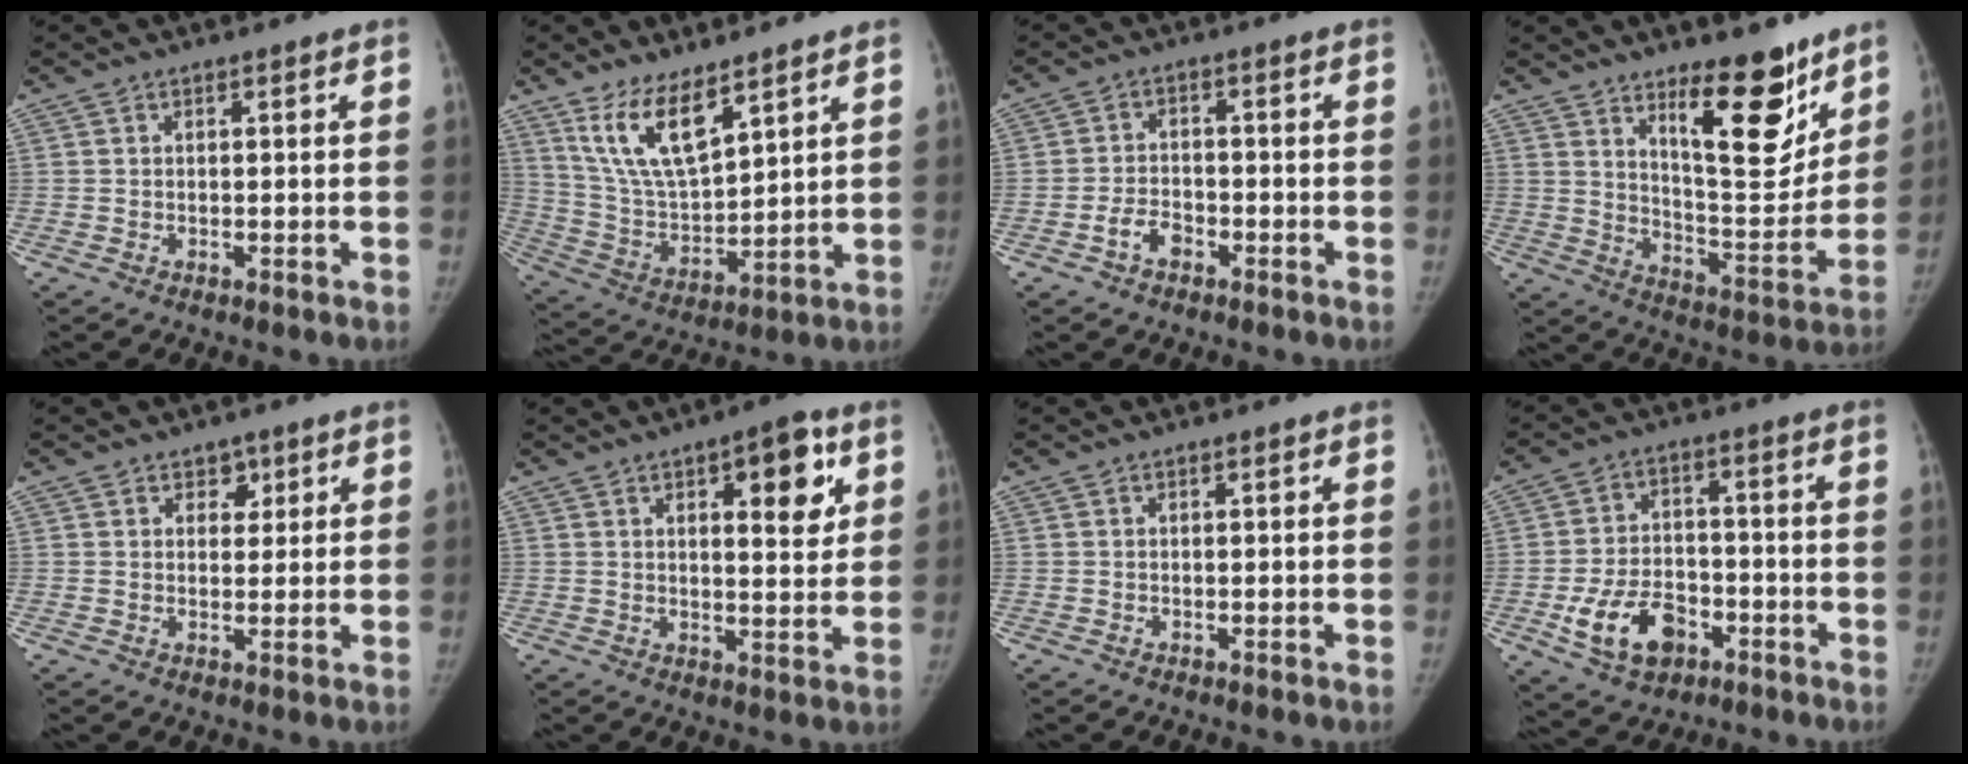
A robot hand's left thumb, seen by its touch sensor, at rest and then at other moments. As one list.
[{"total": 12.1, "force": [7.9, 4.2, 8.1], "torque": [-0.139, -0.046, 0.168]}, {"total": 4.0, "force": [-2.4, 2.5, 1.9], "torque": [-0.029, 0.023, -0.045]}, {"total": 16.8, "force": [10.6, 5.9, 11.7], "torque": [-0.119, -0.090, 0.172]}, {"total": 2.9, "force": [1.6, 2.3, 0.9], "torque": [0.015, -0.008, 0.020]}, {"total": 10.4, "force": [4.2, 4.2, 8.5], "torque": [-0.084, -0.016, 0.053]}, {"total": 0.0}, {"total": 11.4, "force": [-4.9, 7.7, 6.9], "torque": [-0.107, 0.027, -0.081]}]